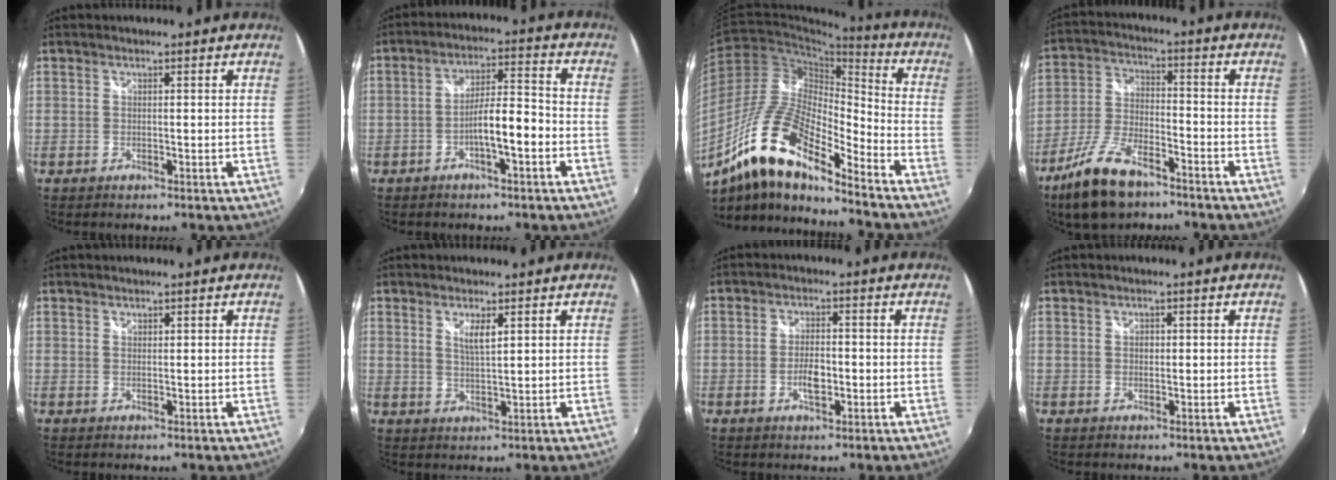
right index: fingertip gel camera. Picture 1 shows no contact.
{"total": 7.2, "force": [-2.9, 1.0, 6.5], "torque": [-0.112, 0.016, -0.042]}
{"total": 18.3, "force": [-12.3, 4.9, 12.6], "torque": [-0.238, -0.004, -0.243]}
{"total": 13.0, "force": [-9.0, 5.1, 7.8], "torque": [-0.174, -0.014, -0.168]}
{"total": 0.6, "force": [0.6, 0.2, 0.0], "torque": [0.001, 0.000, 0.011]}
{"total": 3.2, "force": [1.6, 0.7, 2.8], "torque": [-0.049, -0.004, 0.027]}
{"total": 4.2, "force": [-1.1, 1.9, 3.6], "torque": [-0.070, 0.001, -0.018]}
{"total": 1.0, "force": [0.2, 0.8, 0.4], "torque": [-0.004, 0.002, 0.003]}